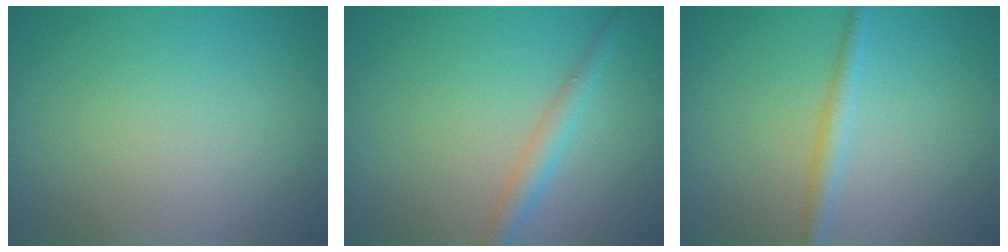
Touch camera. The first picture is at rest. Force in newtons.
{"total": 2.4, "press": 2.4, "slide": 0.1}
{"total": 2.2, "press": 2.2, "slide": 0.1}